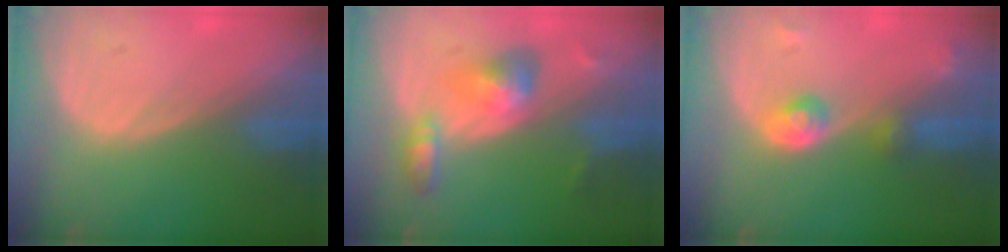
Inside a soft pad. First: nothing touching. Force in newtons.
{"total": 6.2, "press": 5.6, "slide": 2.7}
{"total": 4.4, "press": 4.1, "slide": 1.8}